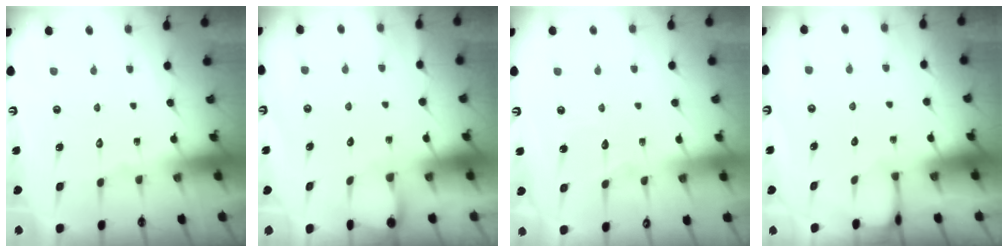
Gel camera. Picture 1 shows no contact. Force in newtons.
{"total": 2.7, "press": 2.7, "slide": 0.2}
{"total": 3.0, "press": 3.0, "slide": 0.3}
{"total": 1.6, "press": 1.6, "slide": 0.1}